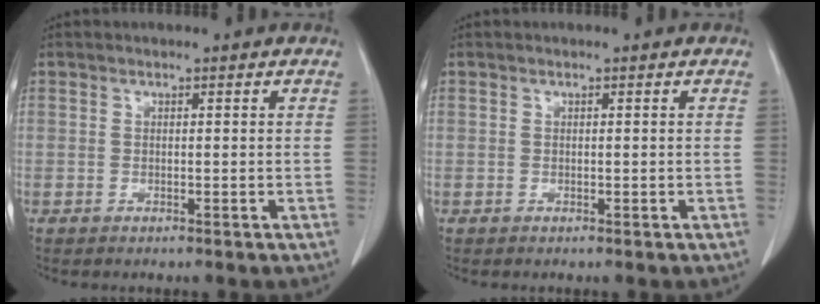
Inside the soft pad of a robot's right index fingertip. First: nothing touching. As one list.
[{"total": 0.0}]